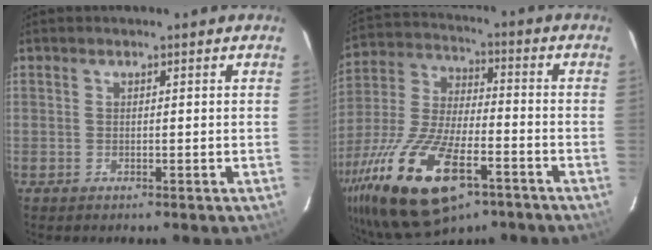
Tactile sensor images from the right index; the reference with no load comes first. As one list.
[{"total": 24.6, "force": [-12.8, 10.3, 18.3], "torque": [-0.395, -0.050, -0.220]}]